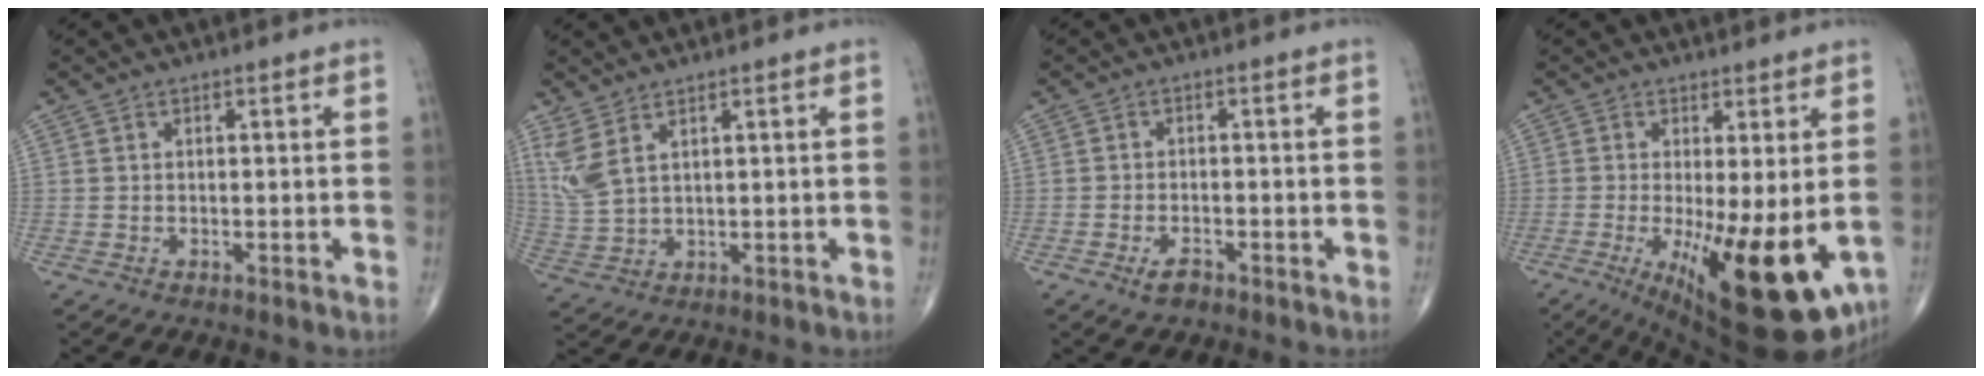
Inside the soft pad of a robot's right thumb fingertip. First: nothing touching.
{"total": 5.9, "force": [3.2, 2.0, 4.5], "torque": [-0.114, -0.012, 0.079]}
{"total": 2.8, "force": [-1.8, 1.4, 1.7], "torque": [-0.031, 0.006, -0.029]}
{"total": 18.2, "force": [-4.2, 5.8, 16.8], "torque": [-0.226, -0.034, -0.041]}